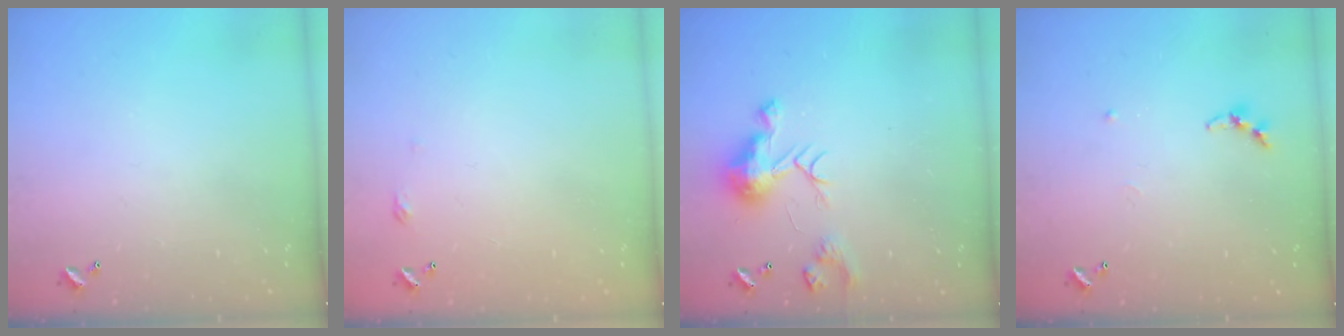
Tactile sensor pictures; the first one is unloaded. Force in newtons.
{"total": 2.7, "press": 2.6, "slide": 0.4}
{"total": 9.2, "press": 9.2, "slide": 0.5}
{"total": 6.2, "press": 6.1, "slide": 0.7}